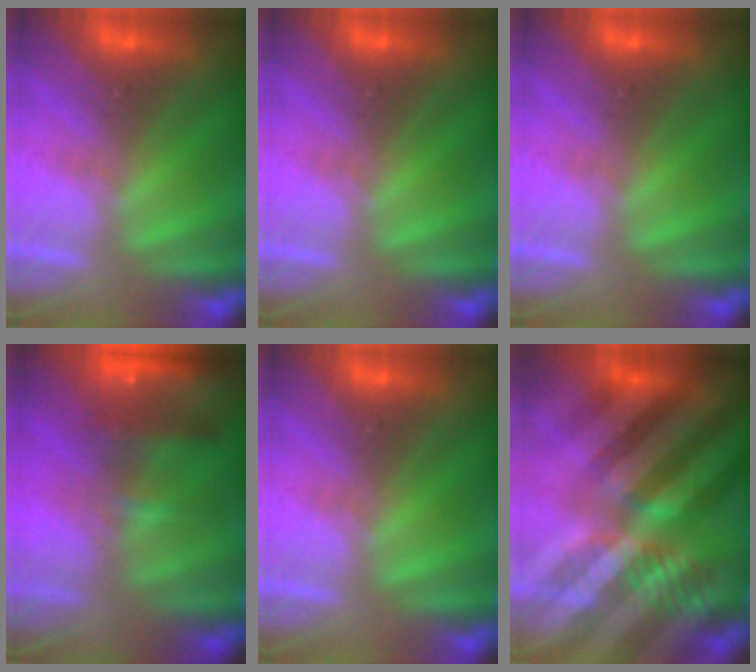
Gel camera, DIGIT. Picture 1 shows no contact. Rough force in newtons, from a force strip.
{"total": 0.0}
{"total": 0.0}
{"total": 13.2}
{"total": 0.0}
{"total": 6.9}